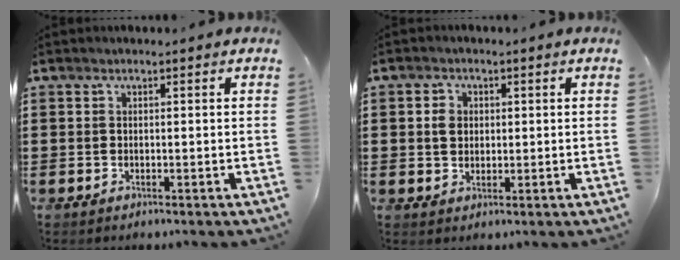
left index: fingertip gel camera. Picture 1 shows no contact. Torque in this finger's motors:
{"motor_torque": [0.58, 0.48, 0.06, 0.05]}